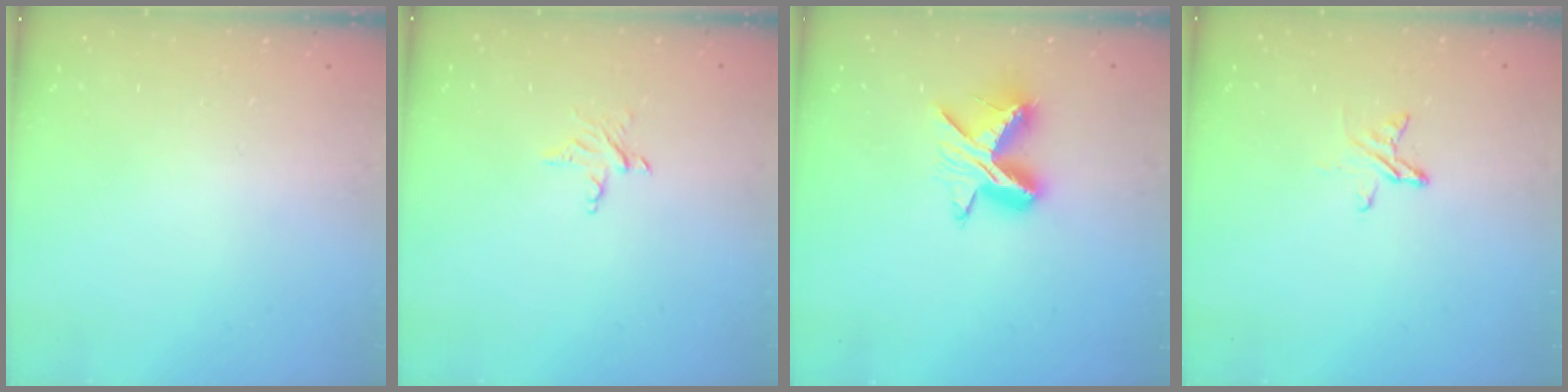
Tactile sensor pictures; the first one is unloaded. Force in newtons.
{"total": 3.8, "press": 3.8, "slide": 0.3}
{"total": 11.3, "press": 11.3, "slide": 0.5}
{"total": 4.4, "press": 4.4, "slide": 0.4}